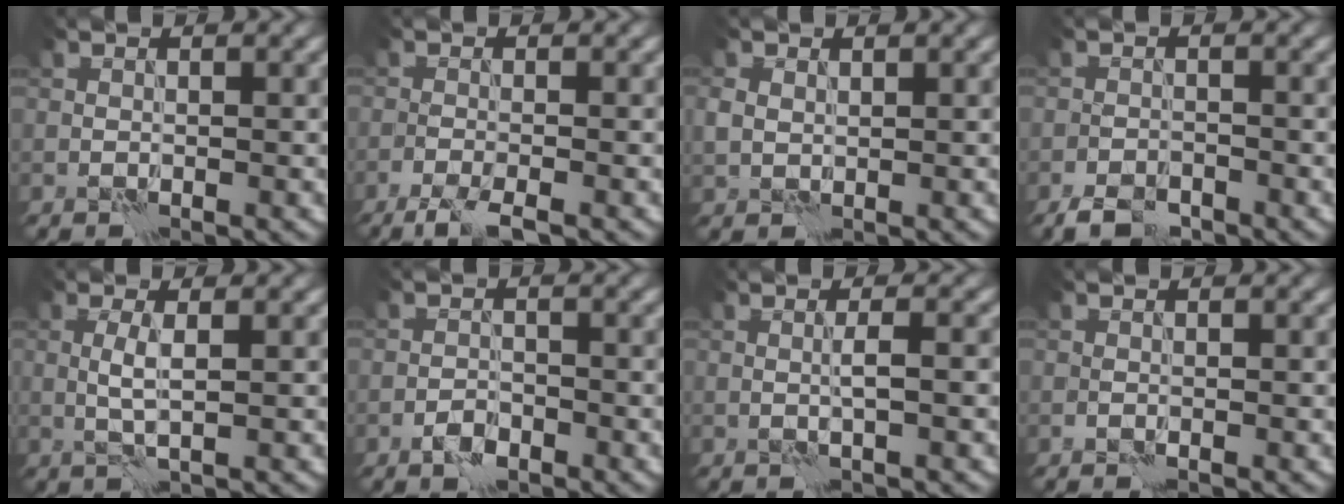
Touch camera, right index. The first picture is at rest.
{"total": 2.8, "force": [-2.1, 0.2, 1.9], "torque": [-0.038, -0.005, -0.044]}
{"total": 1.5, "force": [0.9, 1.1, 0.6], "torque": [-0.016, 0.001, 0.019]}
{"total": 3.0, "force": [-2.4, 1.1, 1.2], "torque": [-0.020, 0.000, -0.047]}
{"total": 1.7, "force": [0.5, 0.0, 1.6], "torque": [-0.037, 0.003, 0.008]}
{"total": 1.8, "force": [-1.2, 0.9, 1.0], "torque": [-0.014, 0.005, -0.025]}
{"total": 1.4, "force": [-0.3, 0.0, 1.4], "torque": [-0.025, 0.004, -0.006]}
{"total": 0.0}